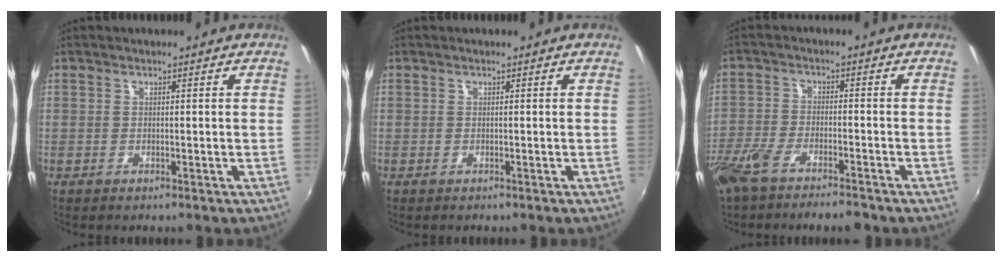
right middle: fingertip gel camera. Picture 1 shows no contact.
{"total": 0.0}
{"total": 10.1, "force": [-7.9, 2.6, 5.7], "torque": [-0.139, -0.031, -0.147]}